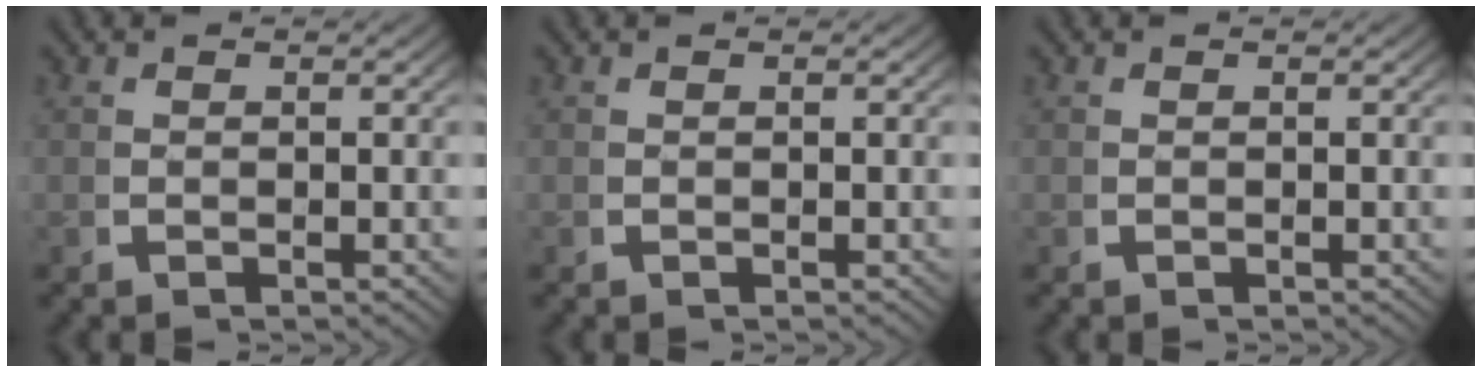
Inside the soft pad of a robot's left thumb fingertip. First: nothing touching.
{"total": 0.0}
{"total": 0.0}